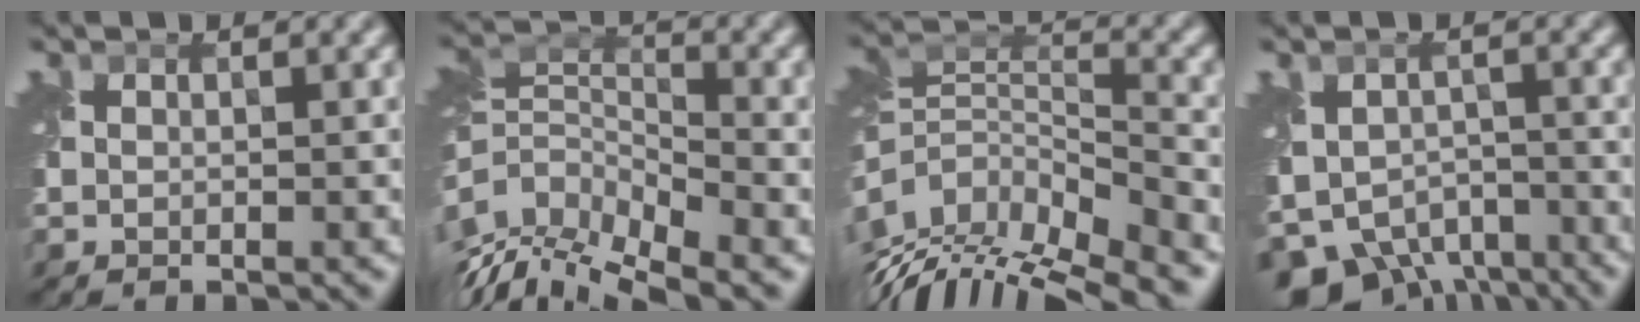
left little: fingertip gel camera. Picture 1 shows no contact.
{"total": 11.1, "force": [-6.3, 5.5, 7.3], "torque": [-0.147, -0.001, -0.103]}
{"total": 14.0, "force": [-9.0, 5.9, 9.0], "torque": [-0.160, 0.011, -0.123]}
{"total": 7.7, "force": [-4.9, 4.8, 3.4], "torque": [-0.065, -0.025, -0.083]}